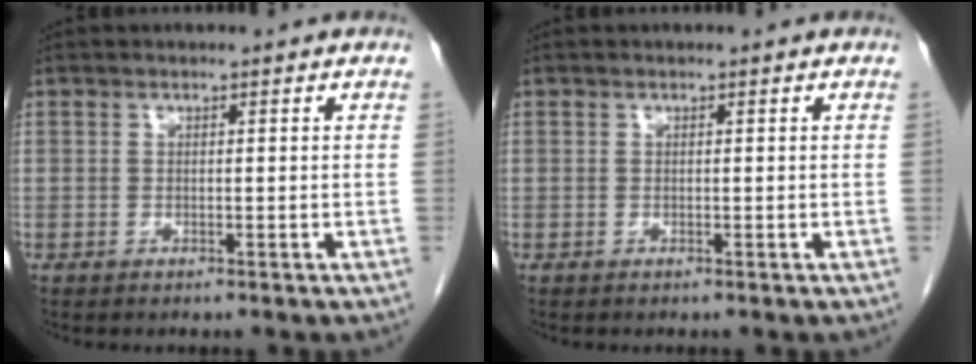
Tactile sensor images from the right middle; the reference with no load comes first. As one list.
[{"total": 0.0}]